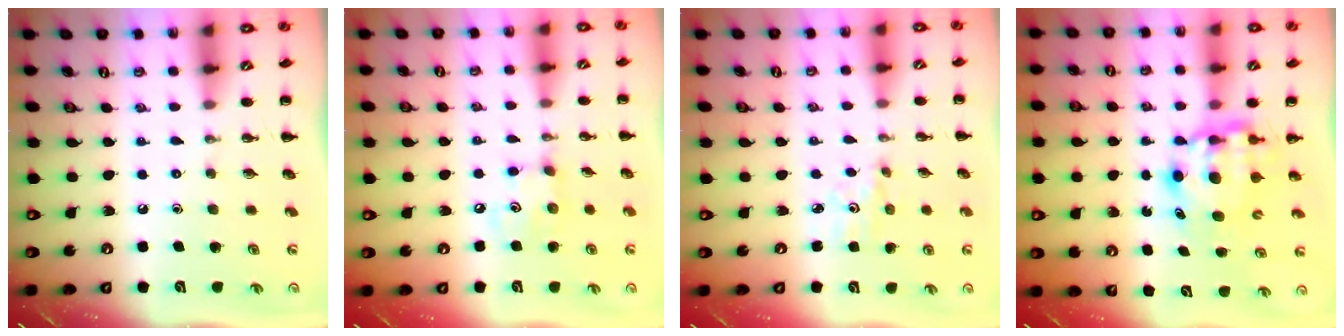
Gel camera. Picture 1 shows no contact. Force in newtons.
{"total": 4.9, "press": 4.9, "slide": 0.5}
{"total": 3.4, "press": 3.2, "slide": 1.1}
{"total": 6.2, "press": 6.1, "slide": 1.0}